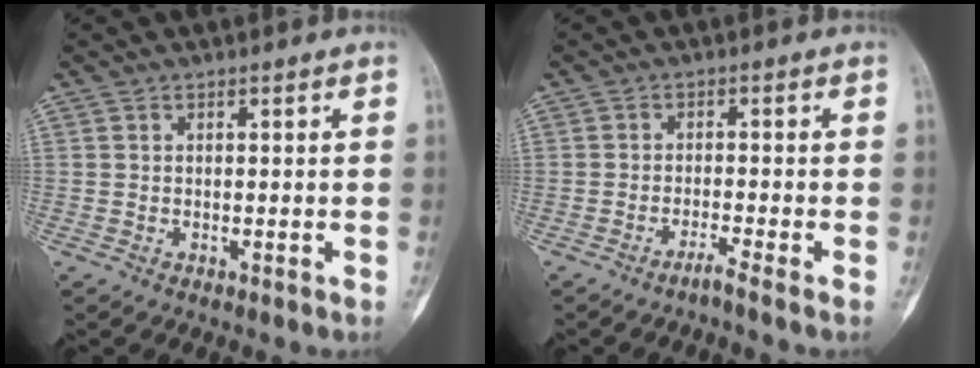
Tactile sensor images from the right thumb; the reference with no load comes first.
{"total": 2.0, "force": [-1.6, -0.7, 1.0], "torque": [-0.028, 0.008, -0.033]}